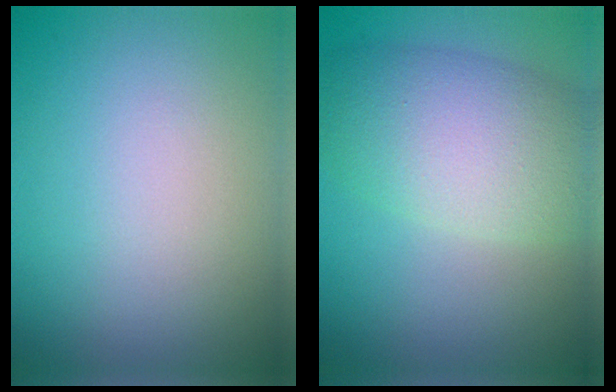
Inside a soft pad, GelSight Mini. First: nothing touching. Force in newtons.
{"total": 7.6, "press": 7.6, "slide": 0.6}